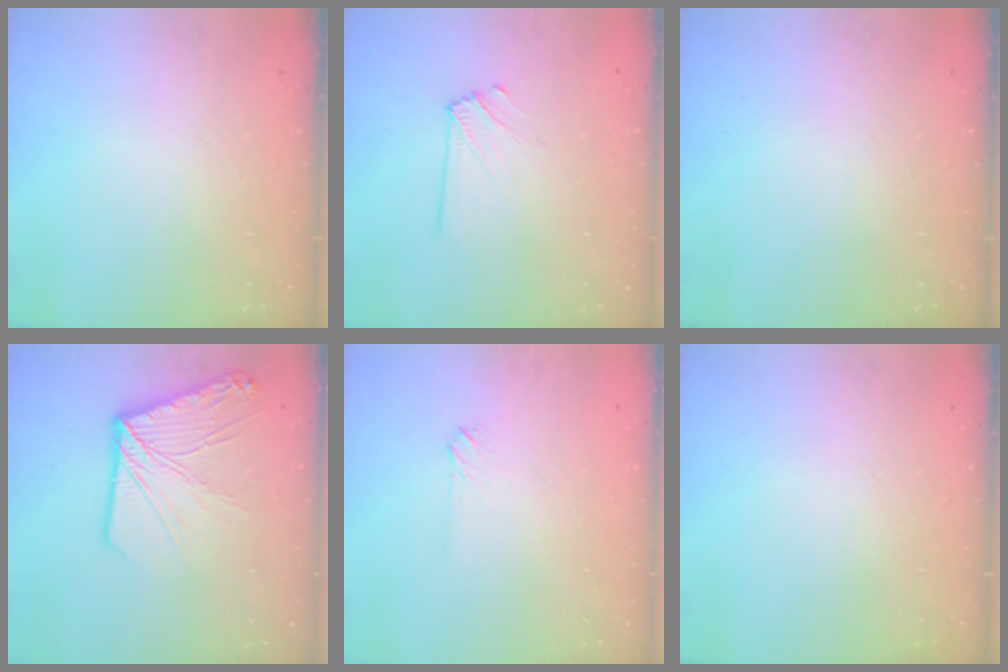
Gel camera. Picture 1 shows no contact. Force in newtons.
{"total": 5.9, "press": 5.8, "slide": 0.9}
{"total": 0.0}
{"total": 12.8, "press": 12.7, "slide": 1.4}
{"total": 2.0, "press": 2.0, "slide": 0.3}
{"total": 0.0}